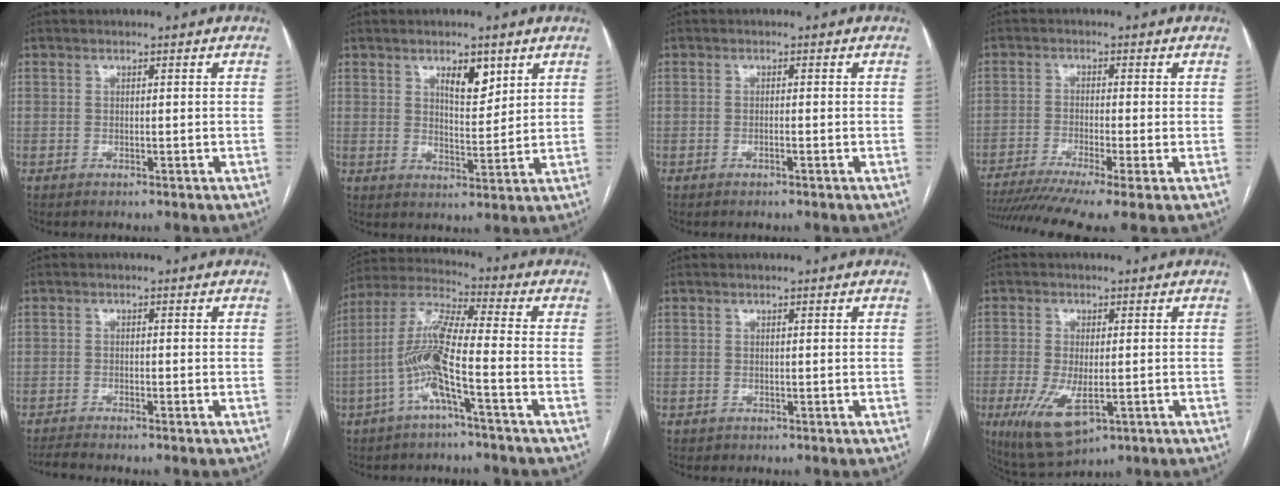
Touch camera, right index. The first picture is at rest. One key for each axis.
{"total": 5.3, "fx": 3.0, "fy": 1.9, "fz": 3.8, "tx": -0.063, "ty": -0.003, "tz": 0.051}
{"total": 0.7, "fx": -0.4, "fy": 0.0, "fz": 0.7, "tx": -0.013, "ty": 0.001, "tz": -0.005}
{"total": 12.3, "fx": -8.9, "fy": 0.3, "fz": 8.6, "tx": -0.148, "ty": -0.020, "tz": -0.144}
{"total": 2.4, "fx": -2.2, "fy": -0.5, "fz": 1.0, "tx": -0.023, "ty": -0.004, "tz": -0.041}
{"total": 10.7, "fx": -3.6, "fy": 0.2, "fz": 10.1, "tx": -0.214, "ty": 0.012, "tz": -0.078}
{"total": 0.0}
{"total": 8.7, "fx": -2.8, "fy": 3.4, "fz": 7.5, "tx": -0.146, "ty": -0.022, "tz": -0.035}